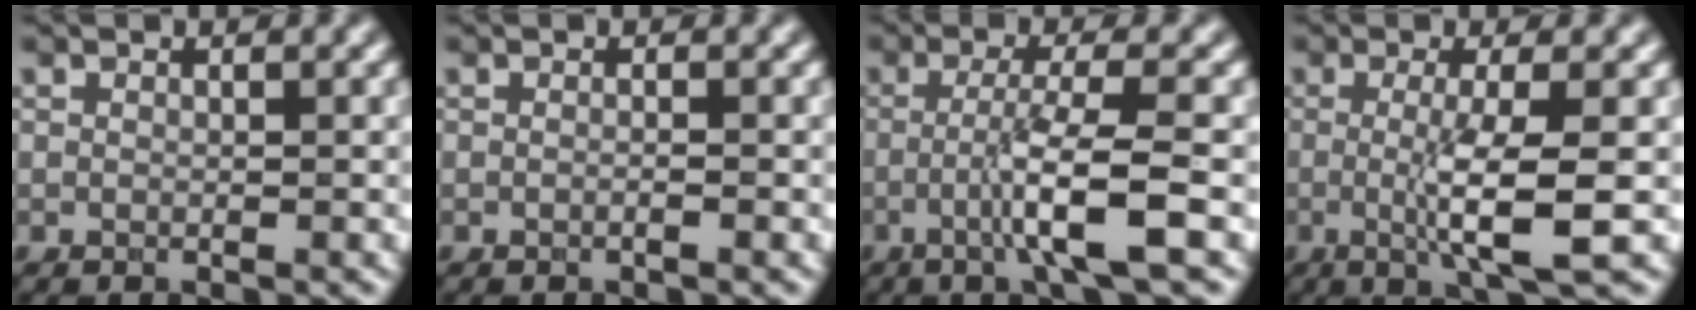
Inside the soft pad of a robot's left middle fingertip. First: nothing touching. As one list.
[{"total": 0.6, "force": [-0.2, 0.1, 0.5], "torque": [-0.011, -0.003, -0.008]}, {"total": 5.1, "force": [-1.5, 0.5, 4.9], "torque": [-0.081, 0.010, -0.037]}, {"total": 5.3, "force": [-0.5, 0.9, 5.2], "torque": [-0.092, -0.012, -0.010]}]